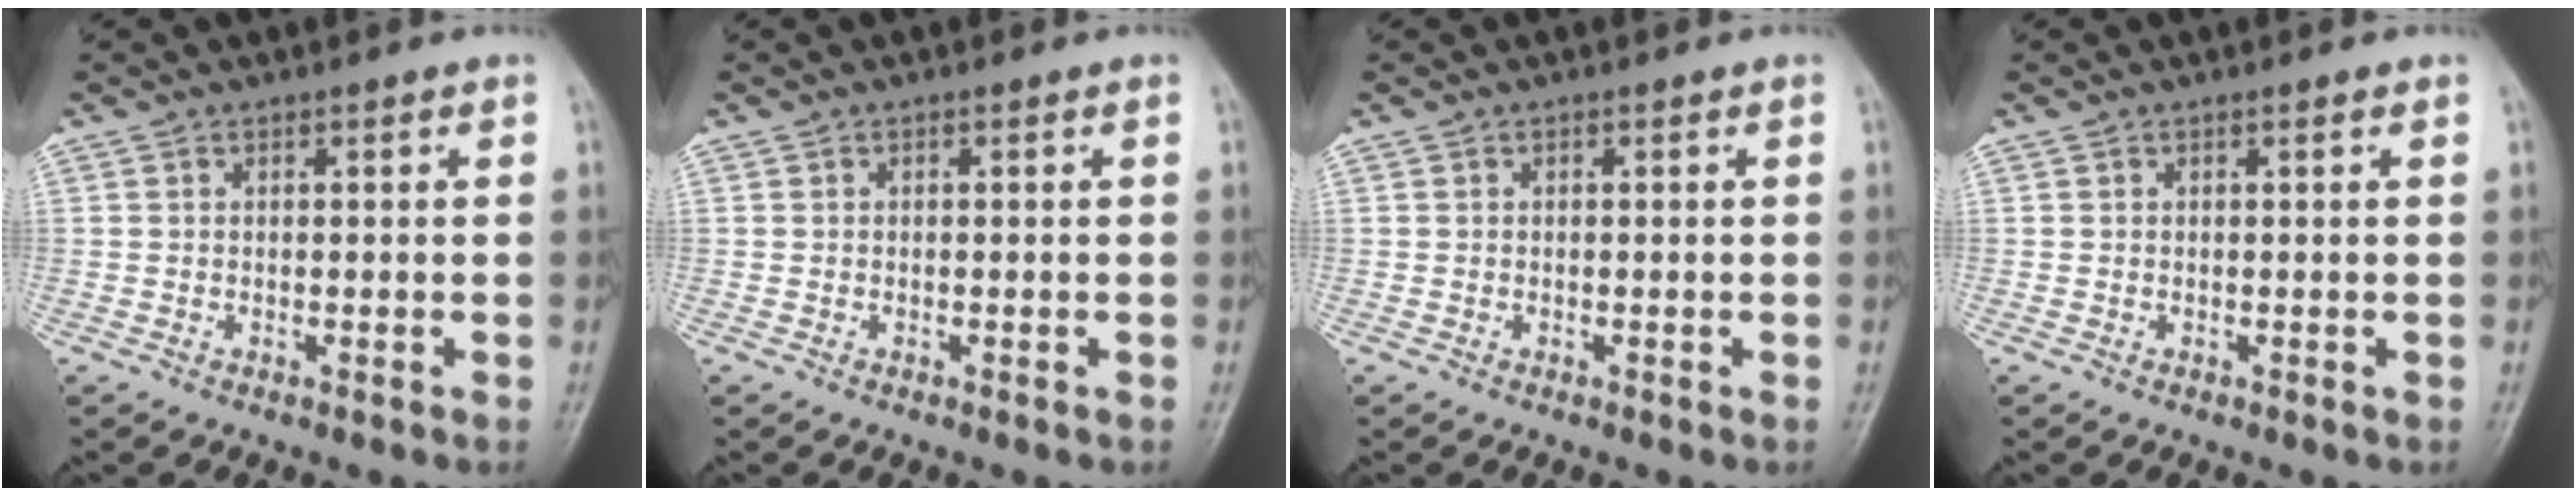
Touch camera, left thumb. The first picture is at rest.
{"total": 0.0}
{"total": 0.0}
{"total": 0.6, "force": [0.4, 0.1, 0.4], "torque": [-0.007, 0.000, 0.003]}